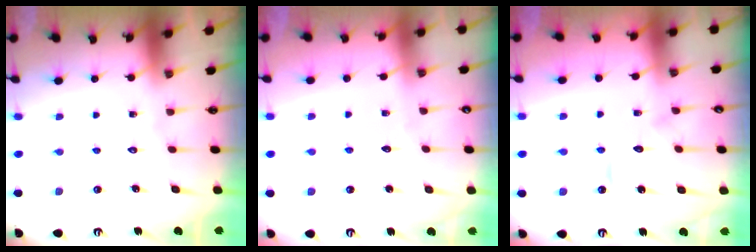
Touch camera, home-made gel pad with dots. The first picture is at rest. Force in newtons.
{"total": 2.8, "press": 2.8, "slide": 0.3}
{"total": 6.1, "press": 6.1, "slide": 0.6}